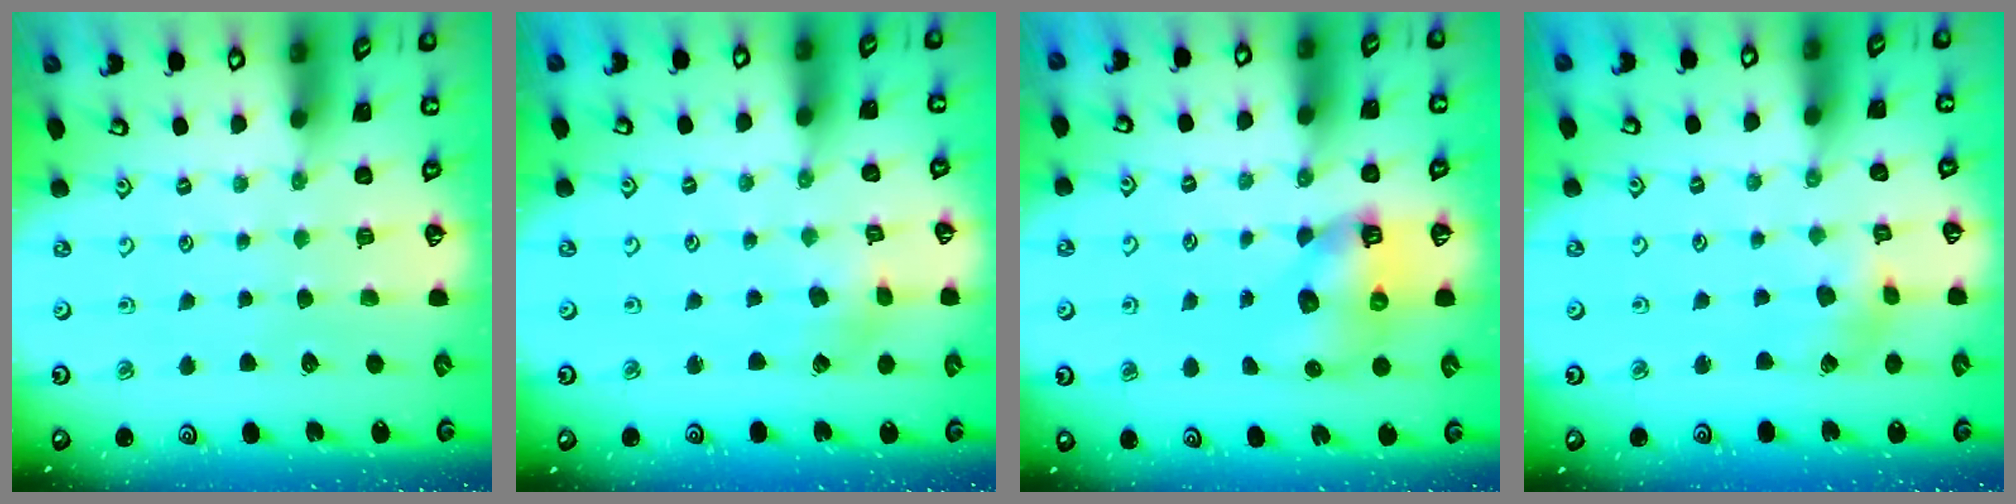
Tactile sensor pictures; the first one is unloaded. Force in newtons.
{"total": 2.1, "press": 2.1, "slide": 0.3}
{"total": 8.2, "press": 8.1, "slide": 1.0}
{"total": 4.5, "press": 4.5, "slide": 0.5}